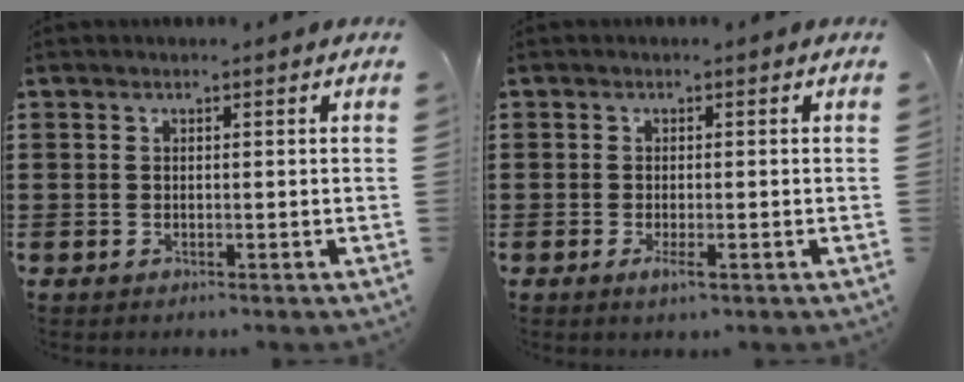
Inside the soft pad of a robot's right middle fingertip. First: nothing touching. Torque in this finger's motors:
{"motor_torque": [2.14, 0.00, 0.34, 0.09]}